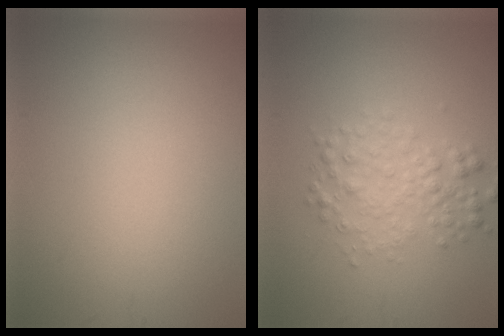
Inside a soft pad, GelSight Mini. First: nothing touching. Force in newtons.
{"total": 3.1, "press": 3.1, "slide": 0.0}